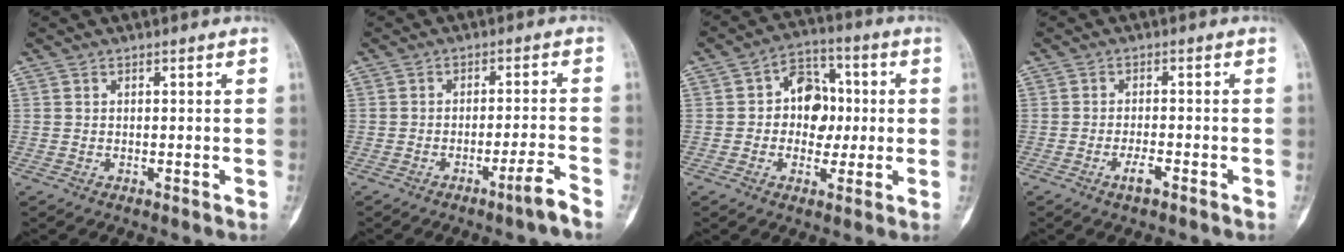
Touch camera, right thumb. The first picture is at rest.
{"total": 4.2, "force": [-3.1, -0.4, 2.8], "torque": [-0.051, 0.023, -0.049]}
{"total": 10.1, "force": [0.5, 7.7, 6.5], "torque": [-0.047, 0.022, 0.002]}
{"total": 2.8, "force": [-1.6, 0.8, 2.1], "torque": [-0.041, 0.009, -0.030]}